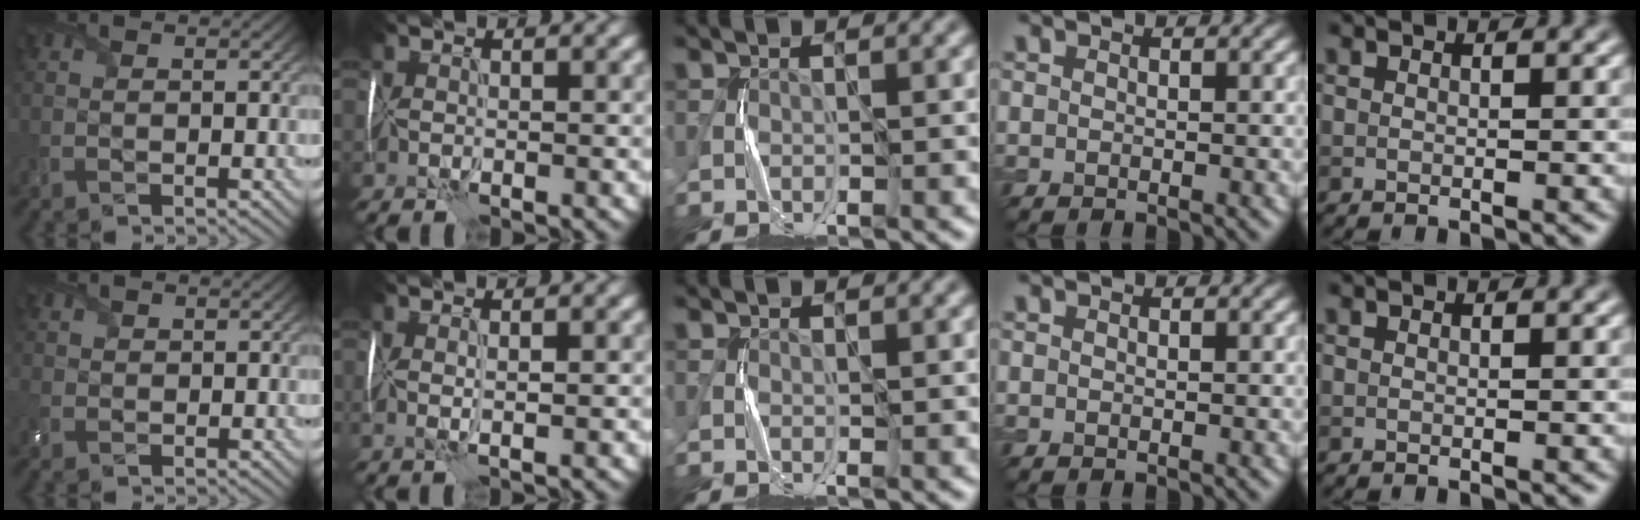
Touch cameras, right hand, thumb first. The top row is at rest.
{"thumb": {"total": 1.2, "force": [0.3, 1.1, 0.2], "torque": [-0.008, 0.000, 0.002]}, "index": {"total": 1.3, "force": [1.0, 0.1, 0.8], "torque": [-0.011, 0.003, 0.014]}}